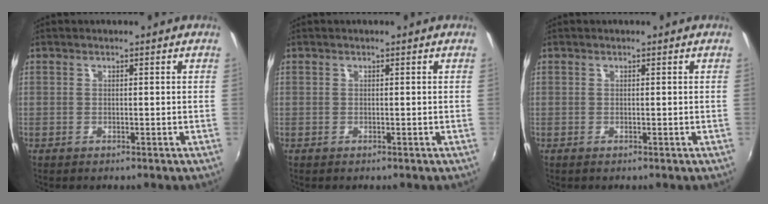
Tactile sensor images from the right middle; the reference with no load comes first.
{"total": 0.0}
{"total": 0.0}